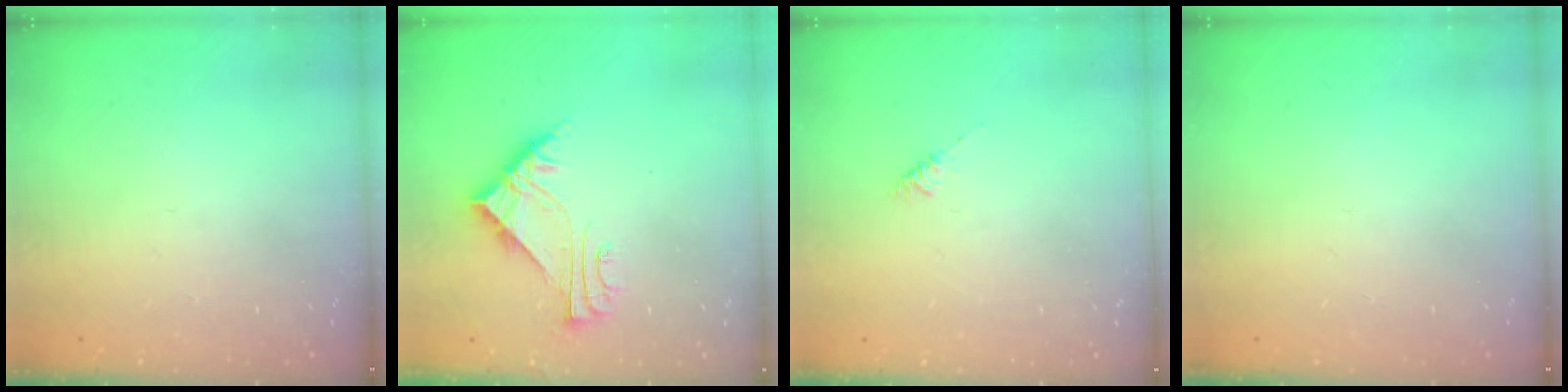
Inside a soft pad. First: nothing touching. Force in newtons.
{"total": 7.0, "press": 7.0, "slide": 0.4}
{"total": 2.0, "press": 1.9, "slide": 0.4}
{"total": 0.0}